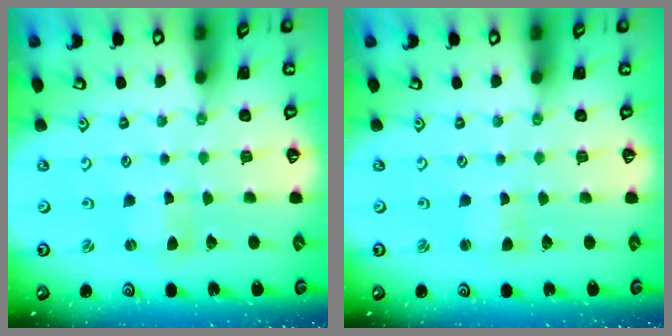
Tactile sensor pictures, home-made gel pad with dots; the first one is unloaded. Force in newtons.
{"total": 1.2, "press": 1.2, "slide": 0.2}